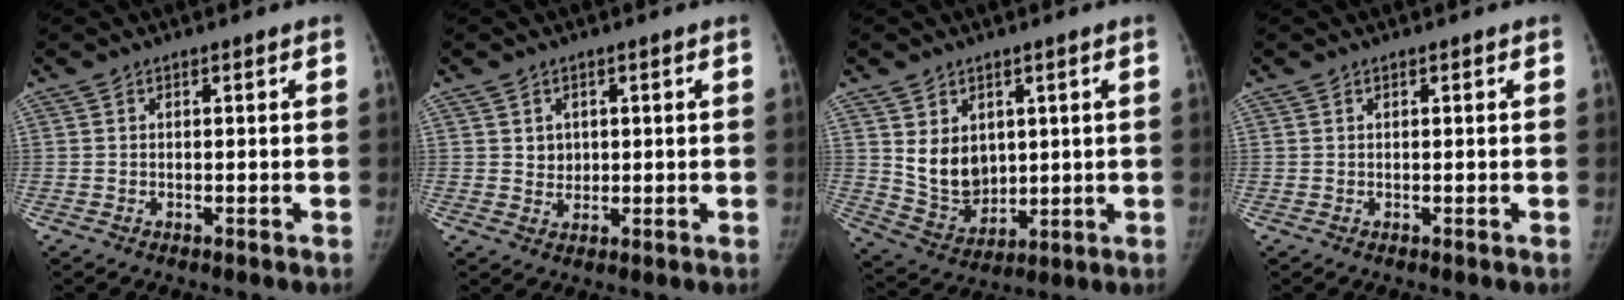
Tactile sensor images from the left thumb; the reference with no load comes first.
{"total": 2.7, "force": [0.8, 2.4, 1.0], "torque": [-0.001, -0.005, 0.016]}
{"total": 9.4, "force": [2.3, 7.2, 5.6], "torque": [-0.062, -0.028, 0.064]}
{"total": 0.0}